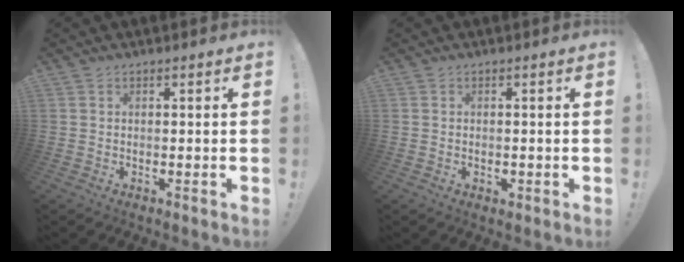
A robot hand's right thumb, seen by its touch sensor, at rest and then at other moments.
{"total": 0.9, "force": [0.0, 0.8, 0.3], "torque": [0.004, 0.000, 0.000]}